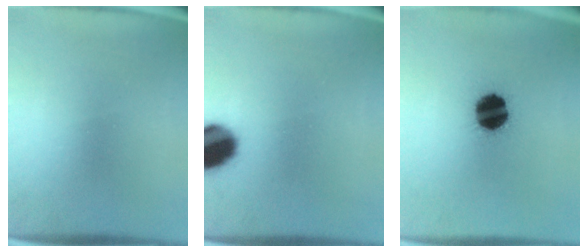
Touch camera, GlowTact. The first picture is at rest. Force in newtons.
{"total": 14.3}
{"total": 14.6}